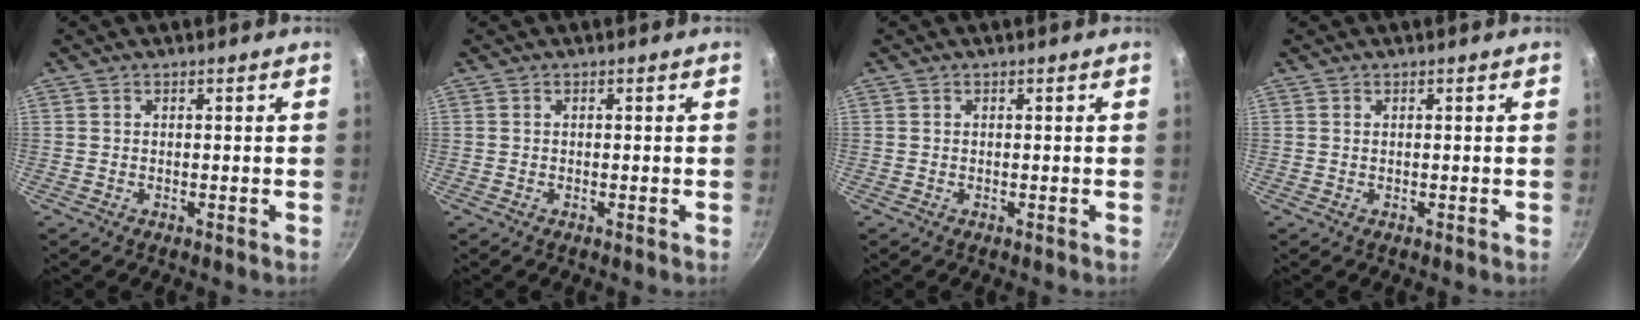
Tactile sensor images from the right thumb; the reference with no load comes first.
{"total": 0.0}
{"total": 0.0}
{"total": 0.0}